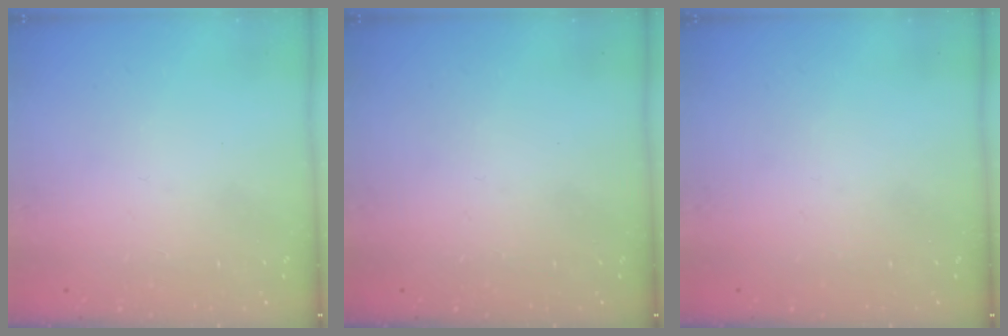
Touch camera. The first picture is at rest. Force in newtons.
{"total": 0.0}
{"total": 0.0}